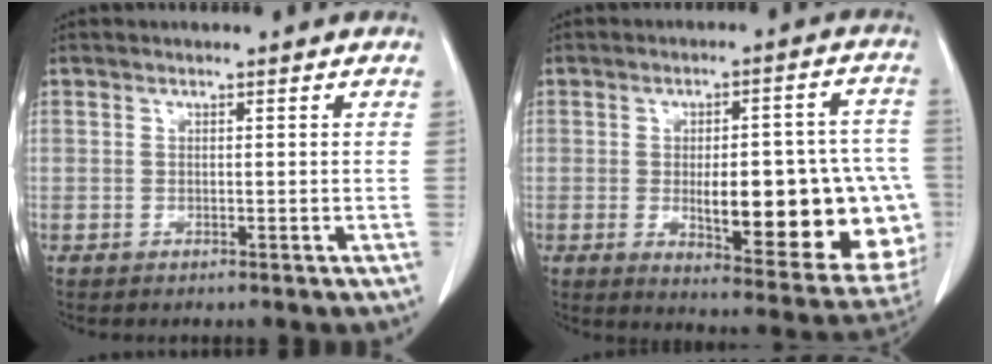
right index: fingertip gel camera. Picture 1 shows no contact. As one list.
[{"total": 24.0, "force": [-3.9, 7.4, 22.5], "torque": [-0.216, 0.019, -0.021]}]